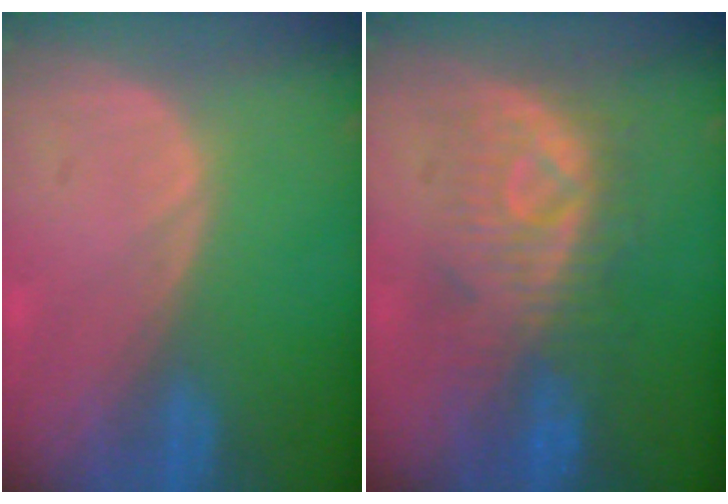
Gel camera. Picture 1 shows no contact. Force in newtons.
{"total": 8.5, "press": 8.4, "slide": 0.9}